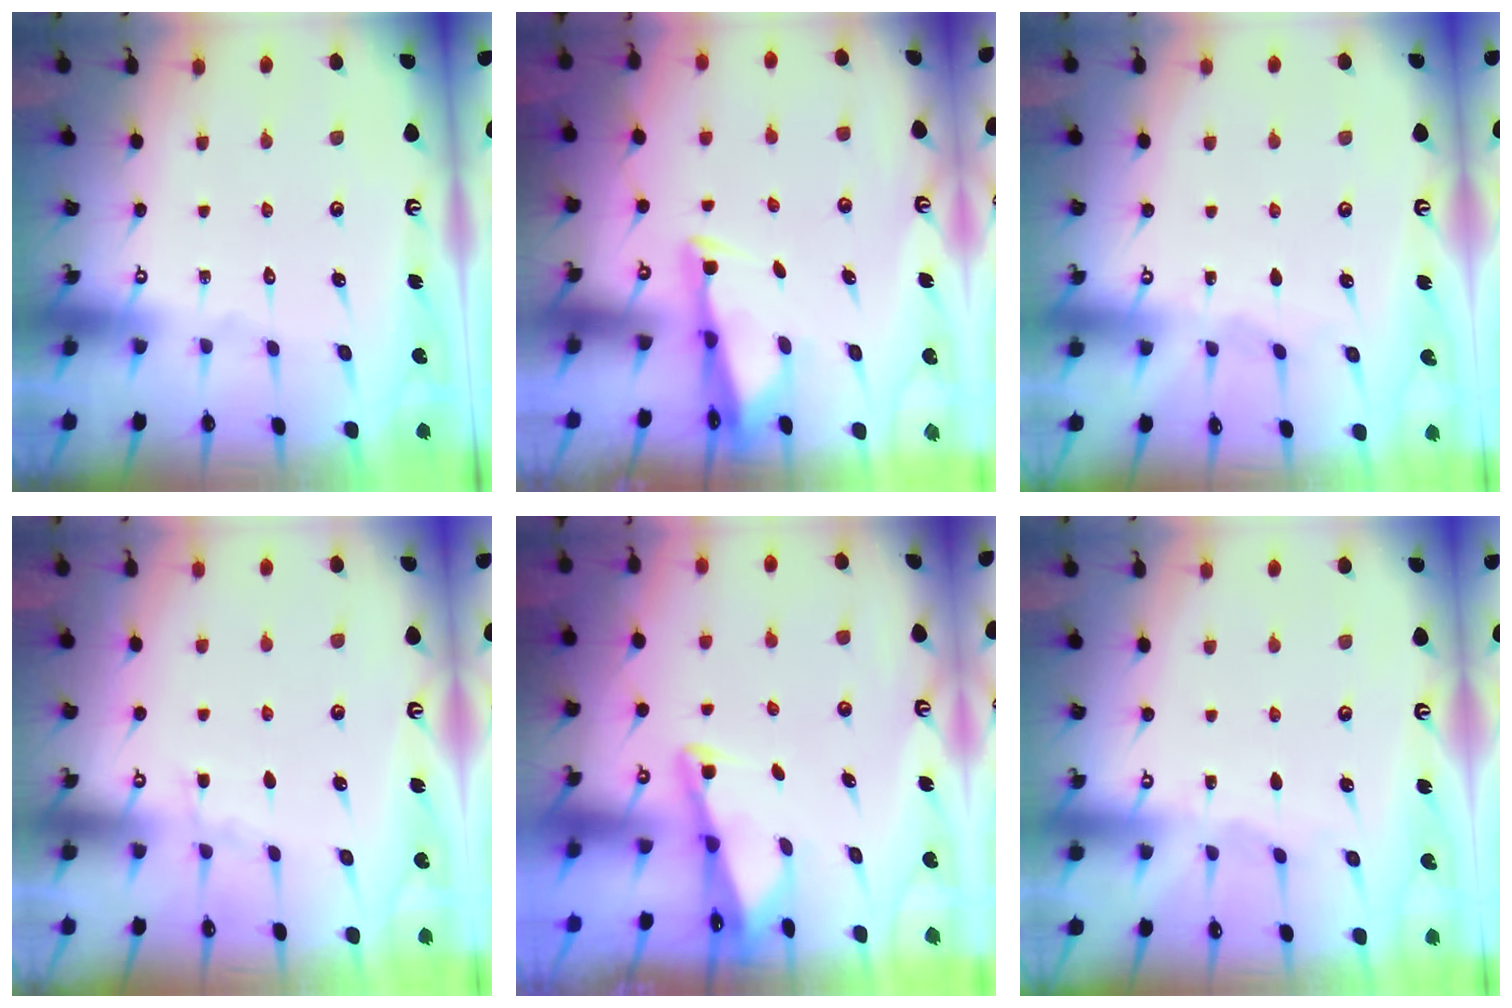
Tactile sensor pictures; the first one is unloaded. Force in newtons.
{"total": 3.1, "press": 3.0, "slide": 0.8}
{"total": 3.4, "press": 3.4, "slide": 0.5}
{"total": 3.2, "press": 3.2, "slide": 0.5}
{"total": 2.2, "press": 2.2, "slide": 0.3}
{"total": 3.9, "press": 3.9, "slide": 0.5}